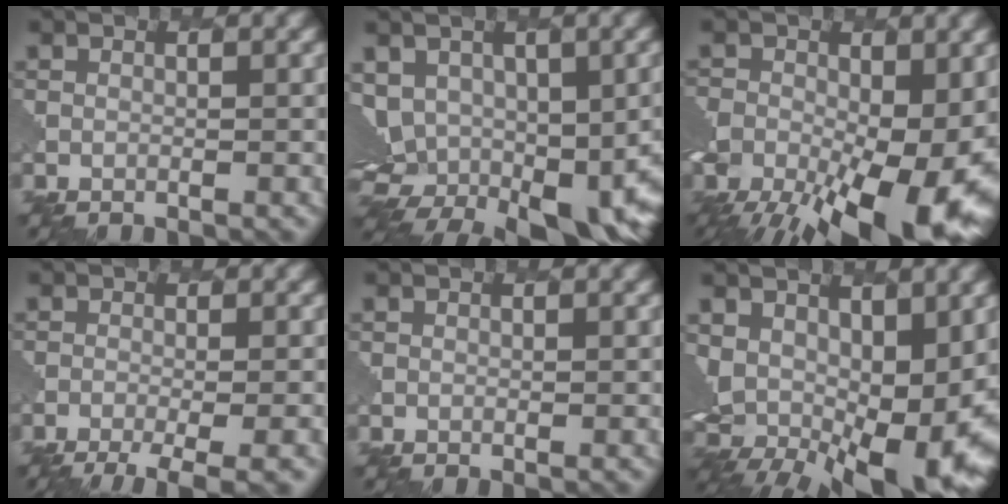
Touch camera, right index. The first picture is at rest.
{"total": 11.8, "force": [1.2, 8.0, 8.6], "torque": [-0.163, -0.020, 0.044]}
{"total": 17.2, "force": [-6.2, 8.9, 13.4], "torque": [-0.240, -0.043, -0.079]}
{"total": 5.5, "force": [-3.5, 1.2, 4.1], "torque": [-0.062, -0.012, -0.053]}
{"total": 0.5, "force": [0.5, -0.1, 0.1], "torque": [-0.010, -0.003, 0.009]}
{"total": 13.5, "force": [1.8, 7.8, 10.8], "torque": [-0.210, -0.032, 0.050]}